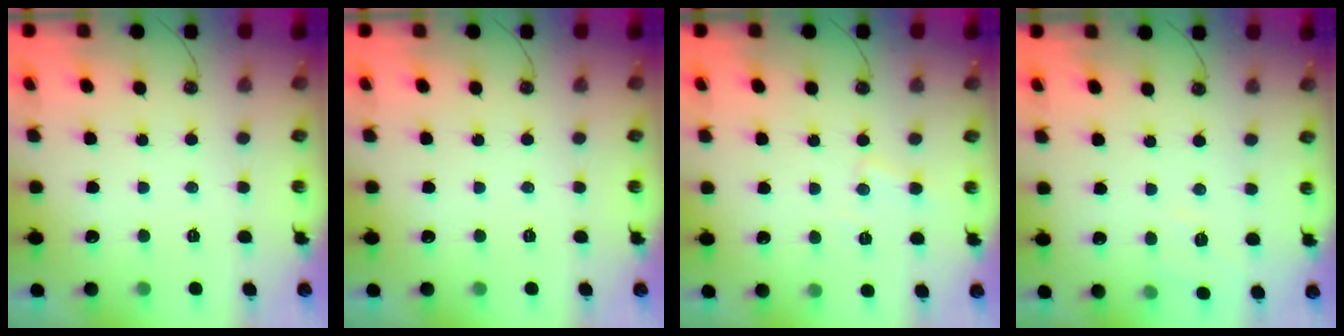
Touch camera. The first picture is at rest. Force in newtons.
{"total": 0.0}
{"total": 6.2, "press": 6.1, "slide": 0.8}
{"total": 4.7, "press": 4.7, "slide": 0.6}